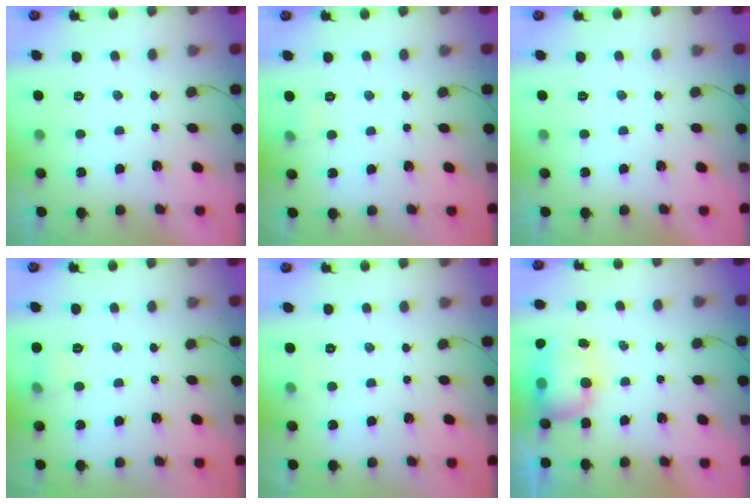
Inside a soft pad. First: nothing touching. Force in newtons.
{"total": 3.4, "press": 3.2, "slide": 1.0}
{"total": 0.0}
{"total": 5.1, "press": 4.9, "slide": 1.4}
{"total": 3.0, "press": 2.8, "slide": 1.3}
{"total": 8.0, "press": 7.8, "slide": 1.5}